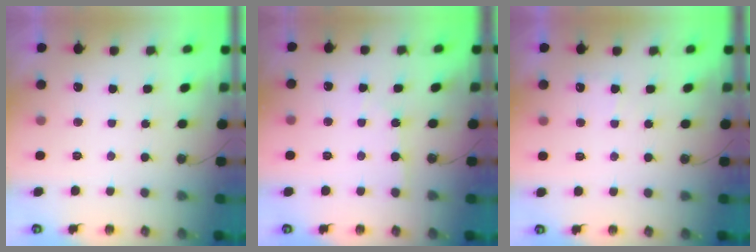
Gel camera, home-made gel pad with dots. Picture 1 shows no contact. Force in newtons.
{"total": 1.8, "press": 1.7, "slide": 0.3}
{"total": 4.5, "press": 4.4, "slide": 0.6}